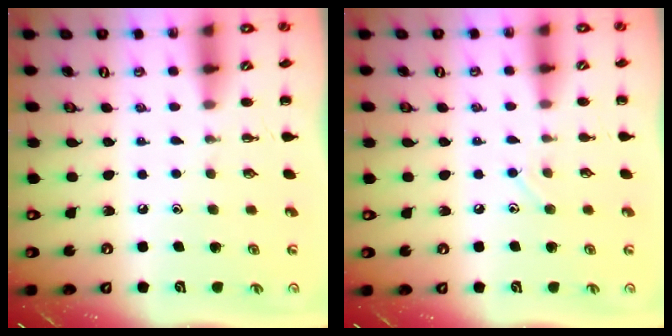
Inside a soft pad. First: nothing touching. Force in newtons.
{"total": 6.7, "press": 6.4, "slide": 2.1}